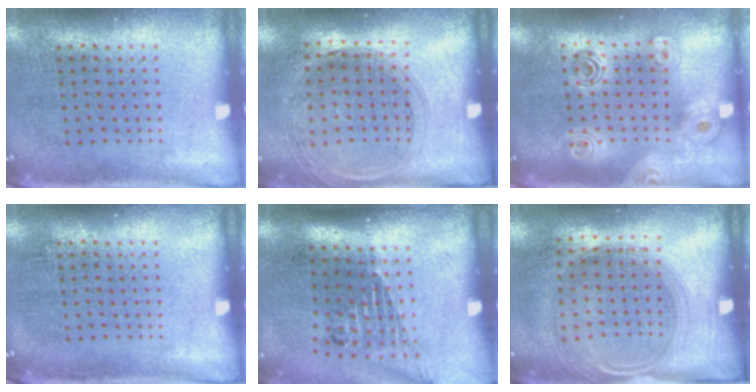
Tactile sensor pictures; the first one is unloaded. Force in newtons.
{"total": 1.3, "press": 1.2, "slide": 0.6}
{"total": 1.7, "press": 1.5, "slide": 0.8}
{"total": 0.0}
{"total": 1.6, "press": 1.2, "slide": 1.0}
{"total": 1.5, "press": 1.3, "slide": 0.8}